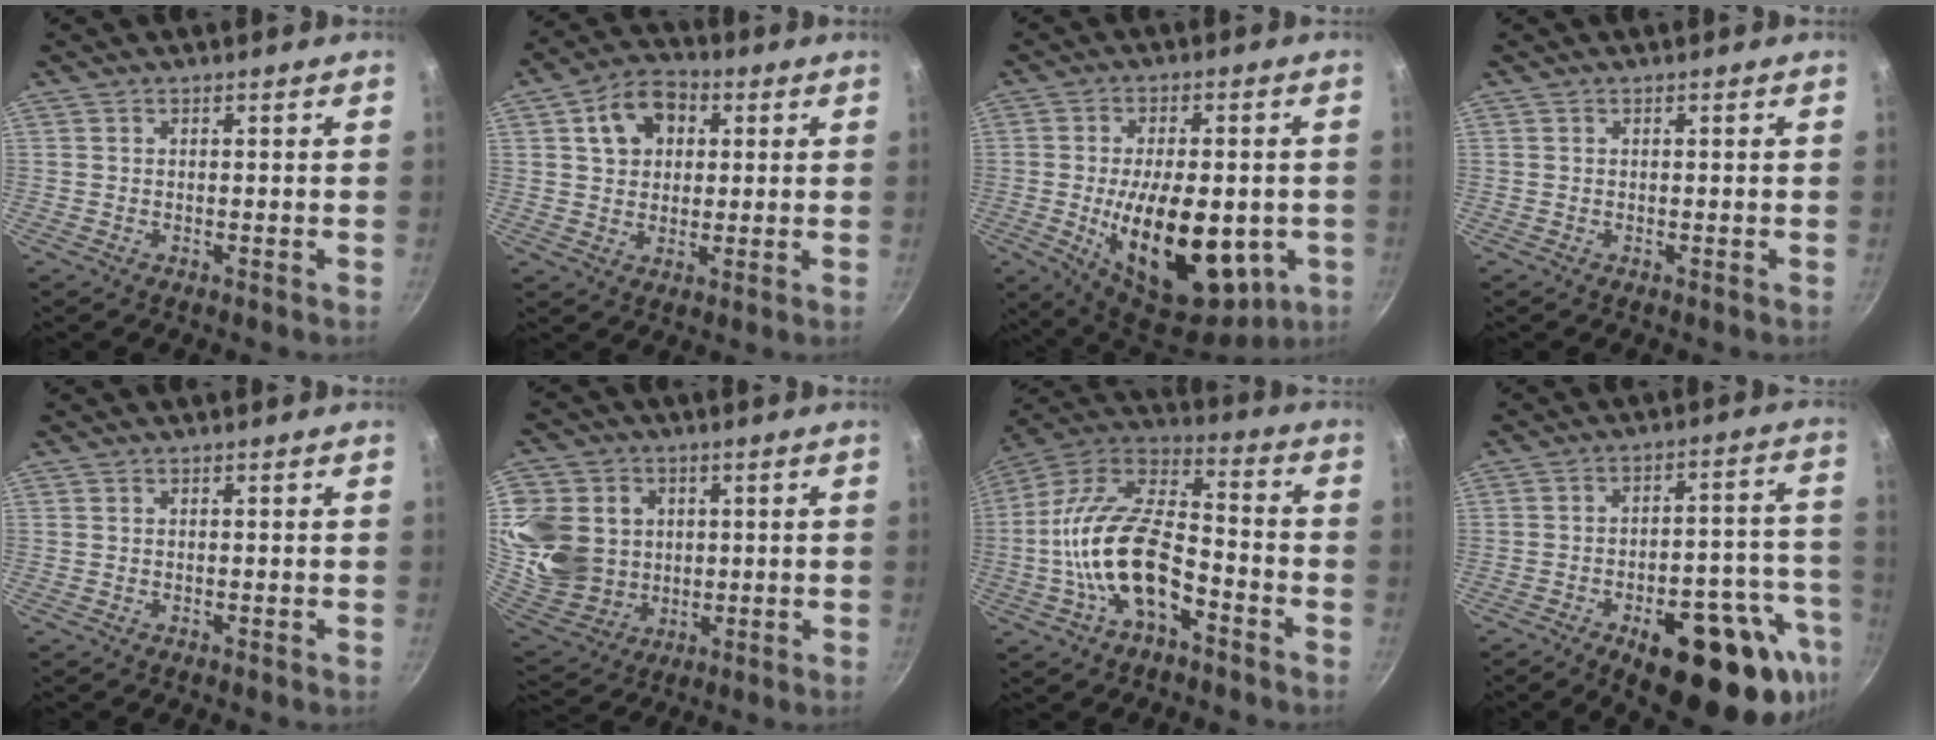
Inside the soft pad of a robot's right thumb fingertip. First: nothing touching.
{"total": 9.9, "force": [3.0, 7.4, 5.8], "torque": [-0.067, 0.012, 0.041]}
{"total": 22.7, "force": [-4.1, 11.5, 19.1], "torque": [-0.275, -0.009, -0.045]}
{"total": 0.0}
{"total": 0.0}
{"total": 20.7, "force": [2.6, 17.8, 10.3], "torque": [-0.221, -0.004, 0.063]}
{"total": 19.0, "force": [-6.5, 9.7, 15.1], "torque": [-0.265, 0.055, -0.137]}
{"total": 23.2, "force": [-11.0, 9.9, 17.9], "torque": [-0.174, 0.044, -0.141]}